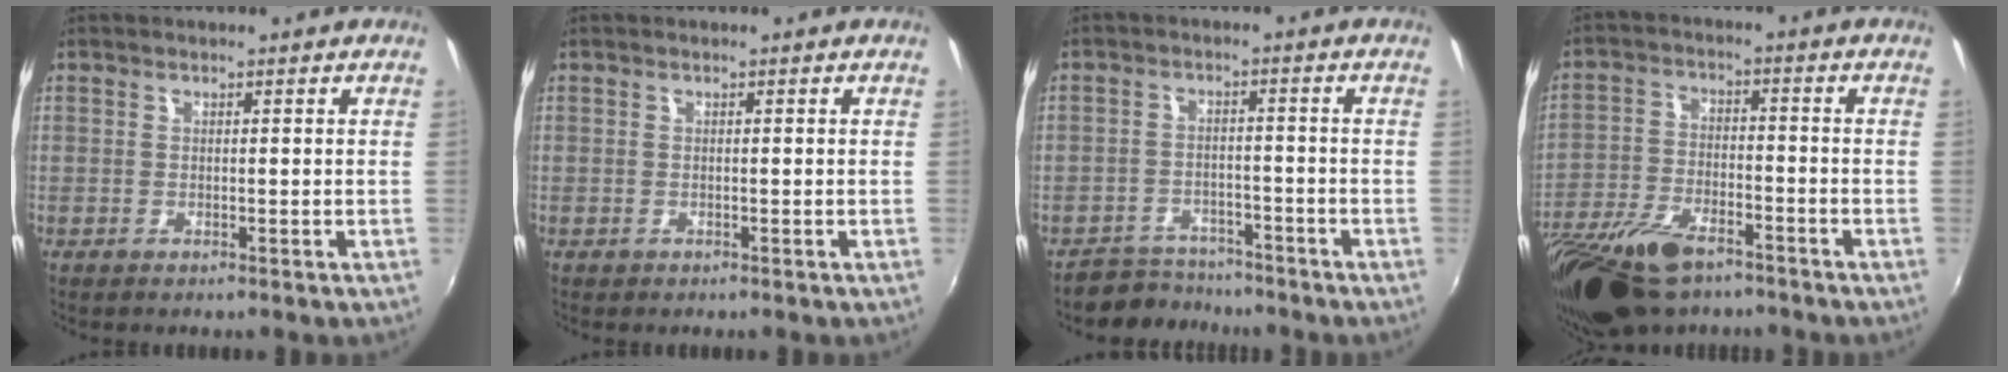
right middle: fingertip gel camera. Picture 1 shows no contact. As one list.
[{"total": 0.0}, {"total": 5.6, "force": [-5.0, 2.6, -0.3], "torque": [-0.011, 0.012, -0.081]}, {"total": 16.9, "force": [-11.9, 7.4, 9.5], "torque": [-0.218, -0.029, -0.218]}]